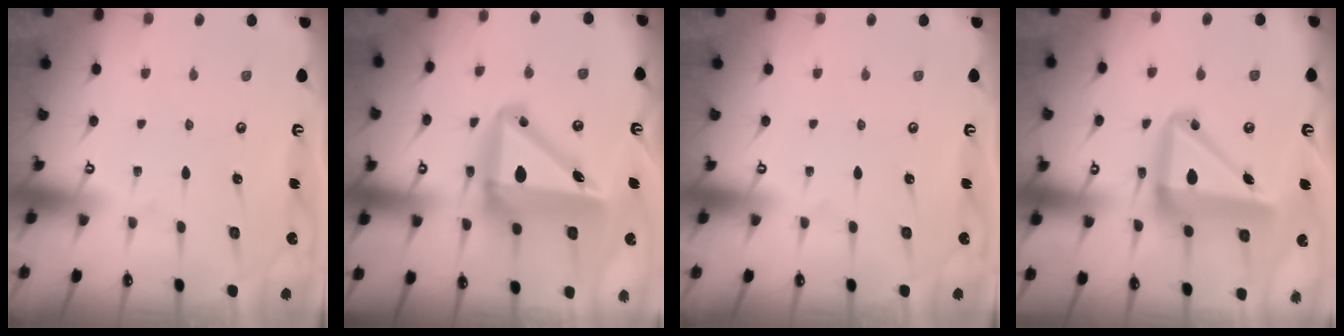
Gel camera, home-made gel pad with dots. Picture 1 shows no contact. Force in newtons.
{"total": 15.5, "press": 15.1, "slide": 3.4}
{"total": 0.0}
{"total": 15.6, "press": 15.4, "slide": 2.4}